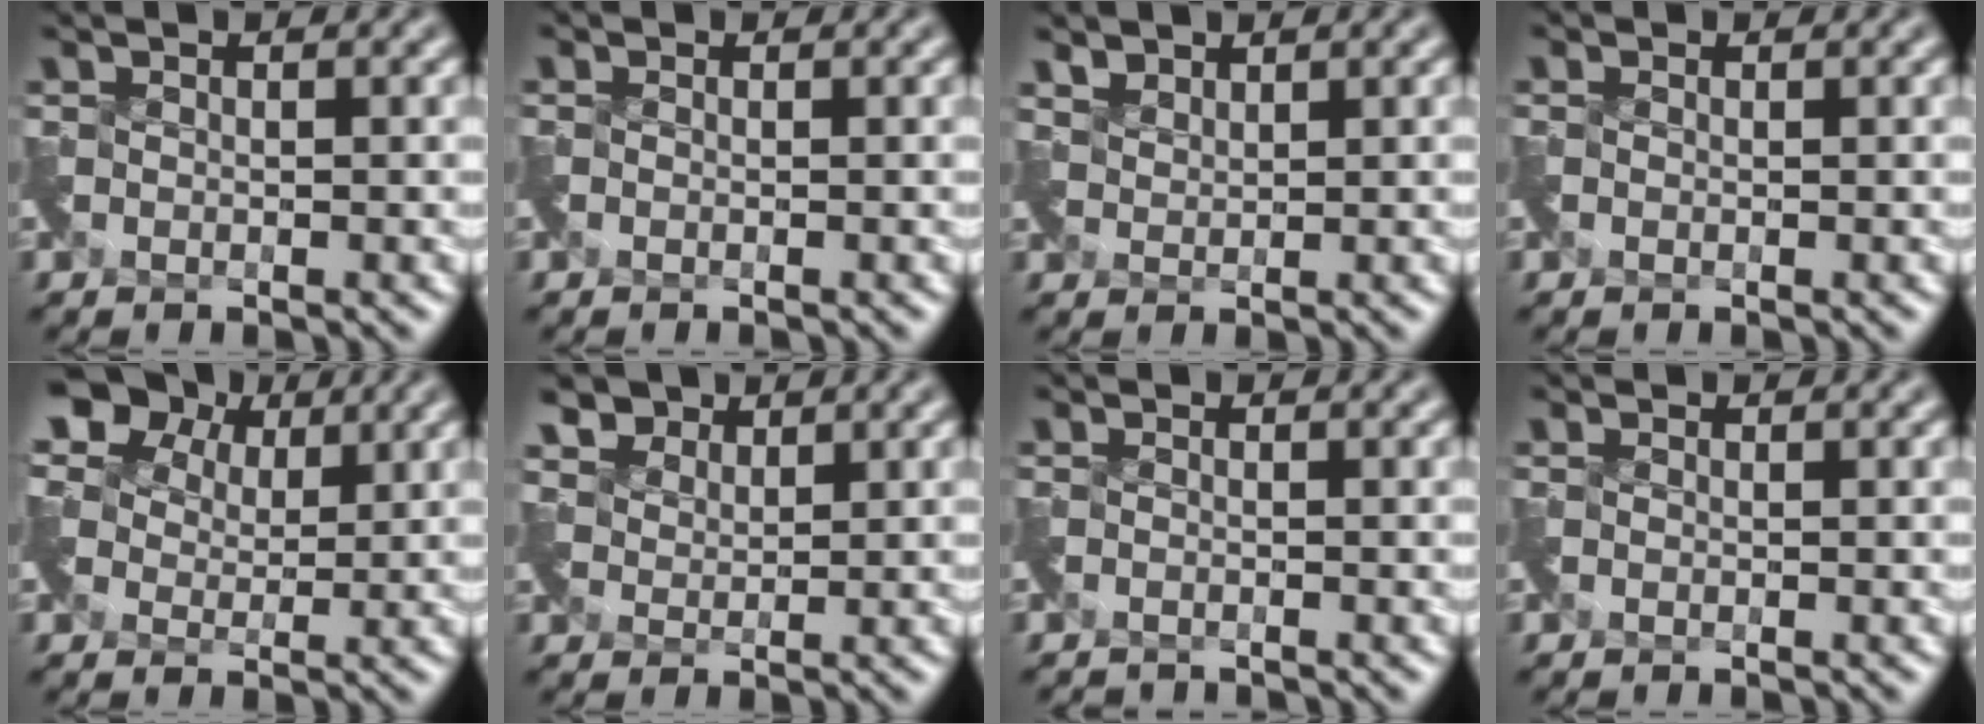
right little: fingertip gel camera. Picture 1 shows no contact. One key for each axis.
{"total": 0.9, "fx": -0.5, "fy": -0.2, "fz": -0.6, "tx": 0.010, "ty": -0.008, "tz": -0.011}
{"total": 1.8, "fx": 1.7, "fy": 0.2, "fz": -0.6, "tx": 0.000, "ty": 0.004, "tz": 0.044}
{"total": 0.6, "fx": -0.2, "fy": -0.1, "fz": -0.6, "tx": 0.010, "ty": -0.001, "tz": -0.003}
{"total": 7.2, "fx": 3.7, "fy": 5.3, "fz": 3.3, "tx": -0.069, "ty": 0.026, "tz": 0.039}
{"total": 2.7, "fx": 2.3, "fy": 1.3, "fz": -0.4, "tx": -0.004, "ty": -0.009, "tz": 0.051}
{"total": 1.9, "fx": -1.7, "fy": -0.2, "fz": -0.7, "tx": 0.012, "ty": -0.021, "tz": -0.034}
{"total": 0.8, "fx": -0.5, "fy": -0.2, "fz": -0.6, "tx": 0.010, "ty": -0.007, "tz": -0.010}